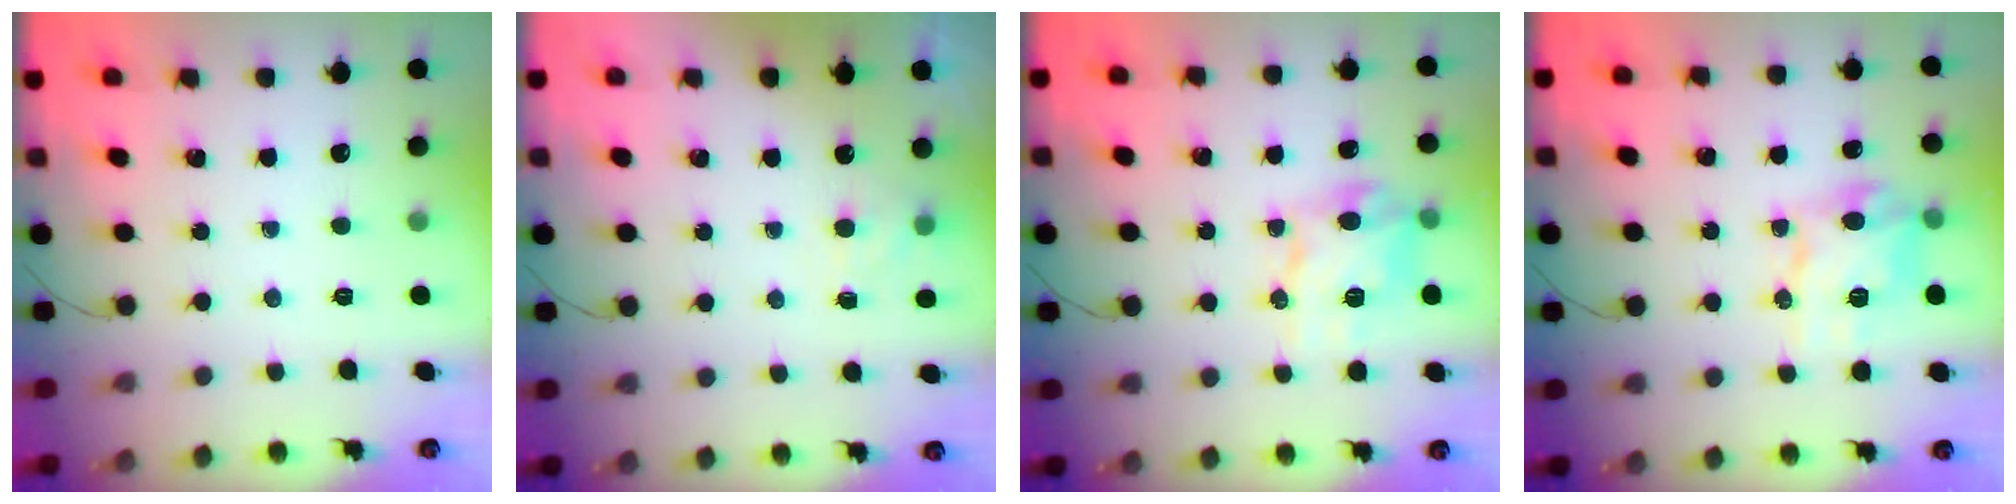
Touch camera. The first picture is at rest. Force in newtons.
{"total": 5.6, "press": 5.4, "slide": 1.4}
{"total": 10.9, "press": 10.8, "slide": 1.3}
{"total": 10.9, "press": 10.8, "slide": 1.3}